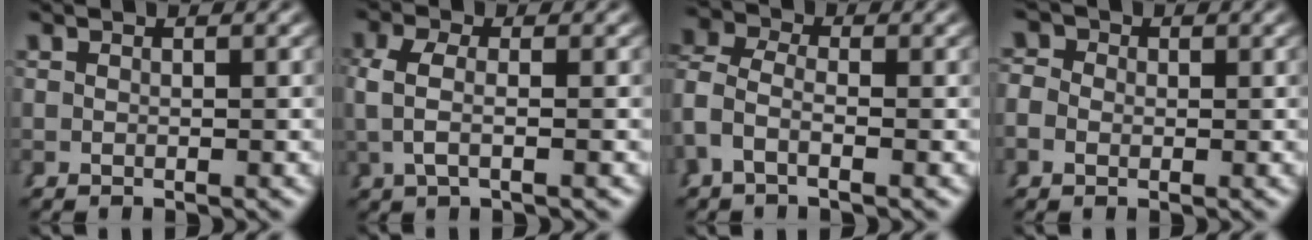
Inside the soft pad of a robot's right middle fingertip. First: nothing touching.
{"total": 3.1, "force": [0.6, 1.2, 2.8], "torque": [-0.064, 0.001, 0.010]}
{"total": 4.8, "force": [-0.9, 3.8, 2.8], "torque": [-0.086, -0.014, -0.022]}
{"total": 3.1, "force": [0.4, 2.9, 1.2], "torque": [-0.021, 0.009, -0.010]}